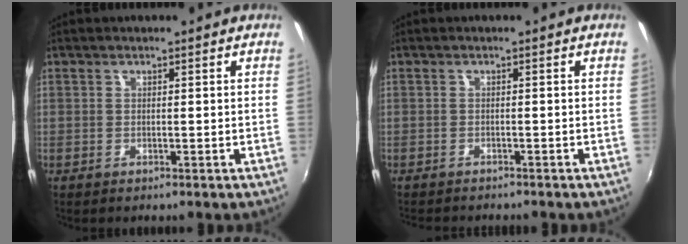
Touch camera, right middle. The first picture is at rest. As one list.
[{"total": 3.2, "force": [-3.0, 0.6, 0.9], "torque": [-0.026, -0.014, -0.049]}]